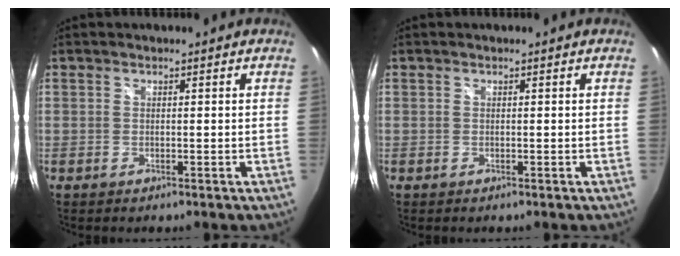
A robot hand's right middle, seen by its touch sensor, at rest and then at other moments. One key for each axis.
{"total": 0.0}